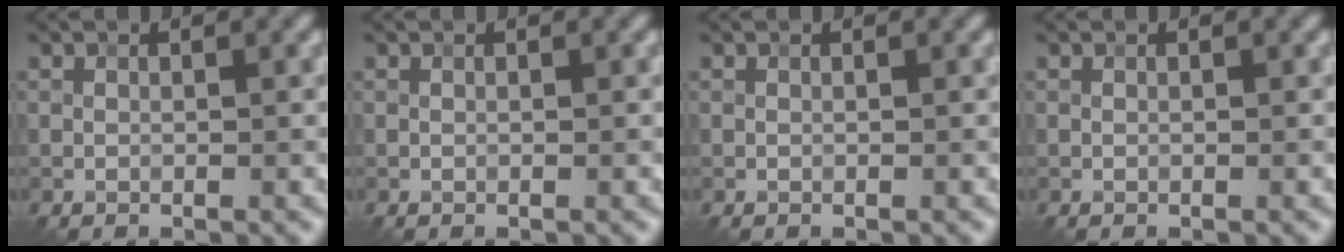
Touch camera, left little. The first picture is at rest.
{"total": 0.0}
{"total": 0.0}
{"total": 0.0}